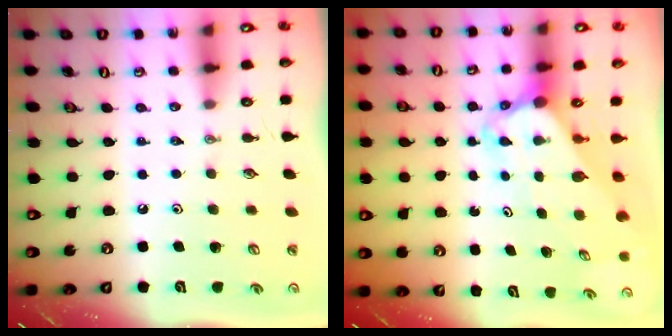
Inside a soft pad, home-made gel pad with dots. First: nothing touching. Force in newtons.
{"total": 4.0, "press": 3.9, "slide": 0.3}